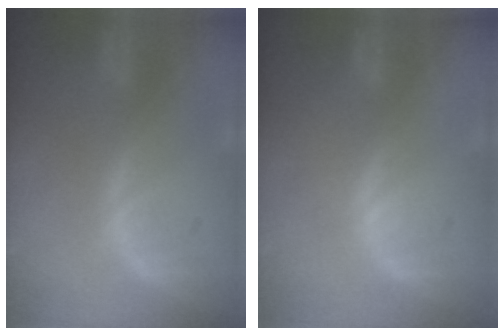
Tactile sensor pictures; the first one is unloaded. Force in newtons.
{"total": 0.0}